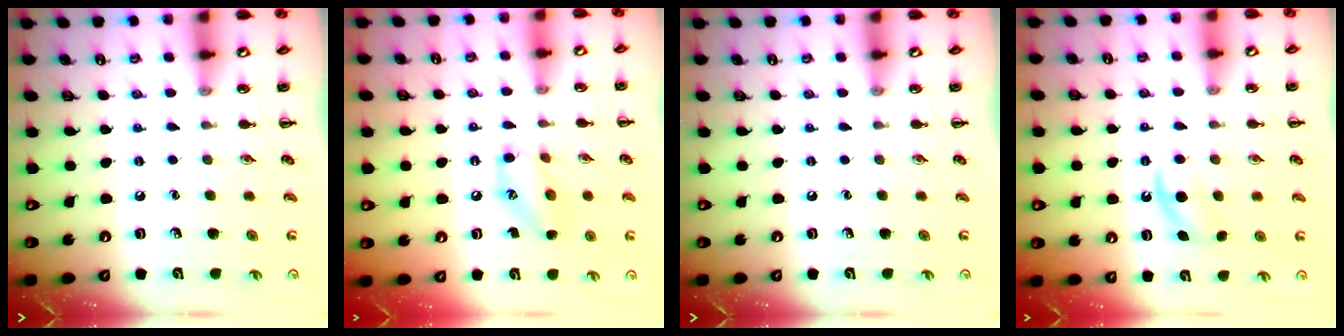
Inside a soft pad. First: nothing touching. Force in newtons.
{"total": 10.3, "press": 10.2, "slide": 1.5}
{"total": 0.0}
{"total": 5.0, "press": 4.7, "slide": 1.5}